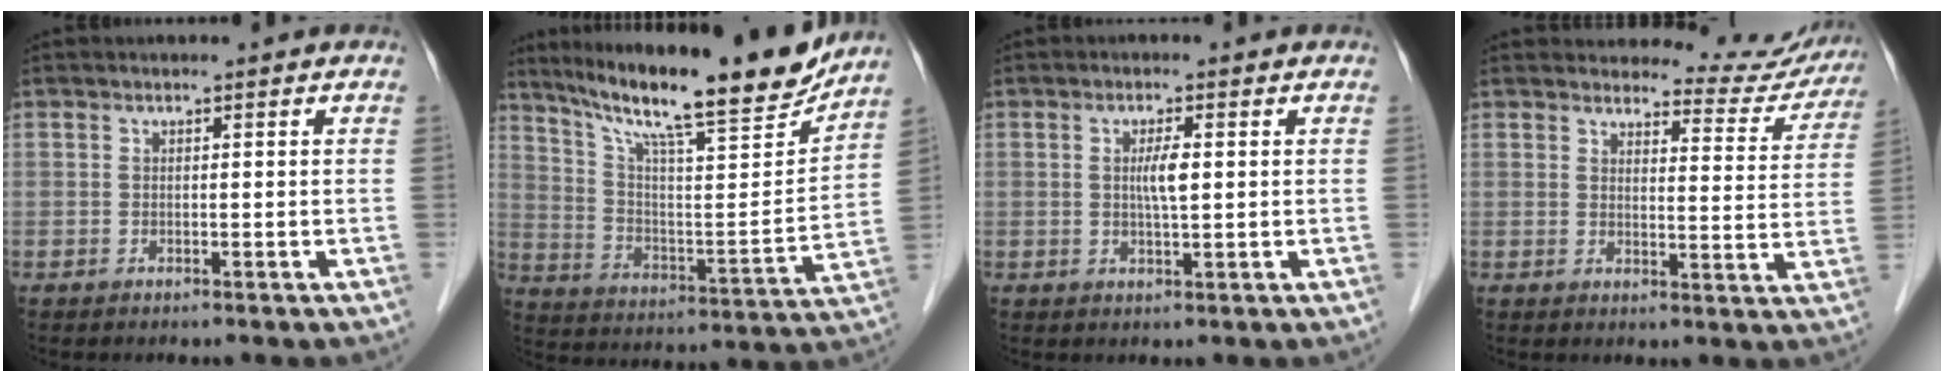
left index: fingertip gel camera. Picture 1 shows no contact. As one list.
[{"total": 21.9, "force": [18.1, 2.2, 12.1], "torque": [-0.209, -0.020, 0.276]}, {"total": 2.8, "force": [0.0, 0.3, 2.8], "torque": [-0.051, -0.005, -0.001]}, {"total": 11.0, "force": [10.7, 2.2, 0.5], "torque": [0.019, -0.047, 0.102]}]